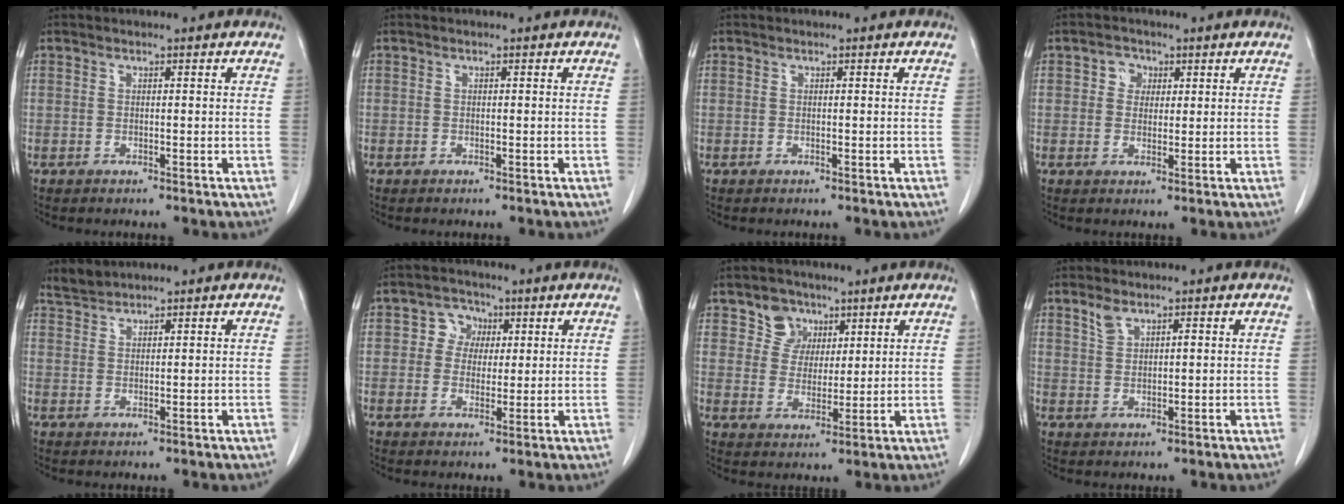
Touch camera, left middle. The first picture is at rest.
{"total": 0.0}
{"total": 0.0}
{"total": 2.8, "force": [1.0, 2.4, 1.1], "torque": [-0.016, 0.005, 0.014]}
{"total": 2.0, "force": [2.0, 0.1, -0.1], "torque": [-0.005, 0.006, 0.043]}
{"total": 4.3, "force": [1.2, 3.8, 1.5], "torque": [-0.021, 0.015, 0.019]}
{"total": 5.3, "force": [3.3, 4.1, 0.7], "torque": [-0.014, 0.006, 0.062]}
{"total": 2.5, "force": [1.7, 1.2, 1.3], "torque": [-0.029, 0.006, 0.037]}